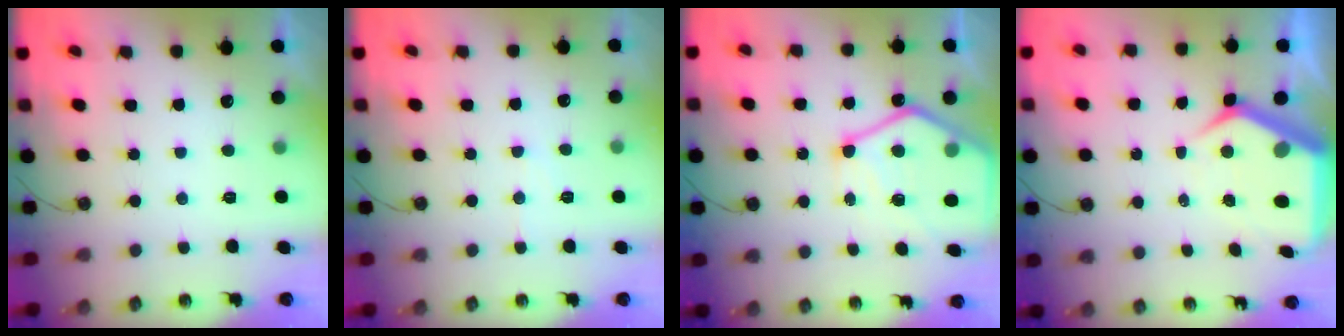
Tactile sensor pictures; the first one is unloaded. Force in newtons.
{"total": 6.1, "press": 6.1, "slide": 0.8}
{"total": 16.0, "press": 15.9, "slide": 1.5}
{"total": 10.7, "press": 10.6, "slide": 1.4}